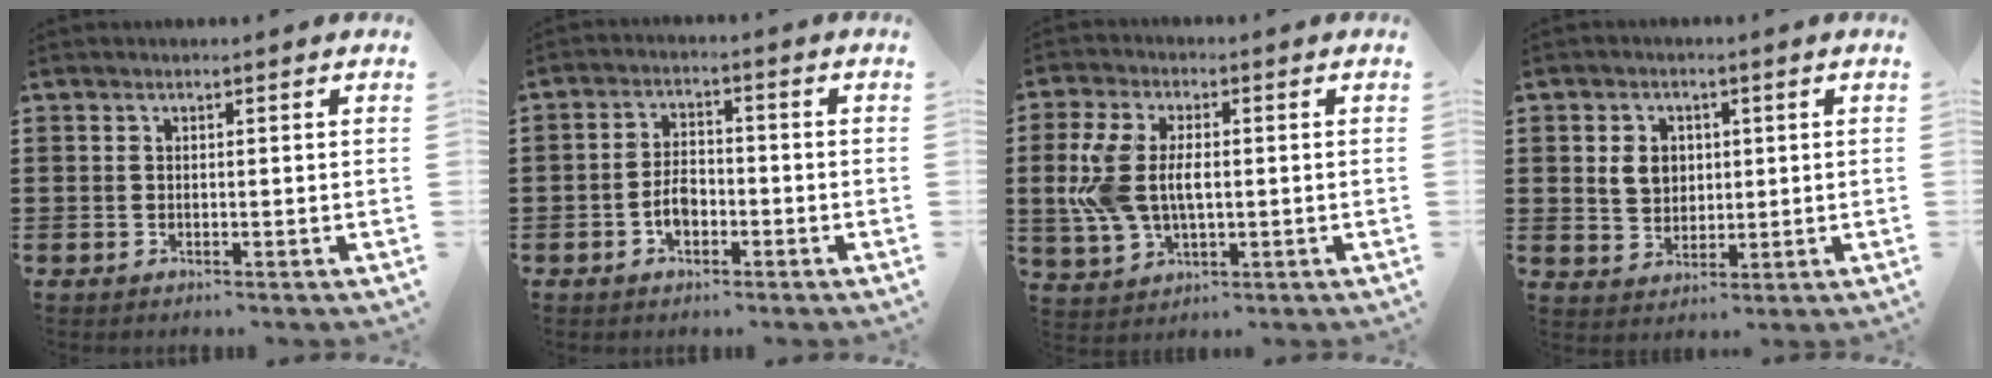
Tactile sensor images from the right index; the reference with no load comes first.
{"total": 4.1, "force": [-1.7, 2.3, 2.9], "torque": [-0.068, 0.001, -0.036]}
{"total": 8.9, "force": [0.3, 5.1, 7.3], "torque": [-0.180, 0.004, -0.002]}
{"total": 4.6, "force": [0.9, 3.7, 2.4], "torque": [-0.061, 0.012, 0.015]}